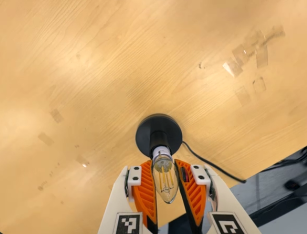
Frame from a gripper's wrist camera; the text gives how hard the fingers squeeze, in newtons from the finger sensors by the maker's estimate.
{"total": 13.0, "left": 12.9, "right": 13.1}